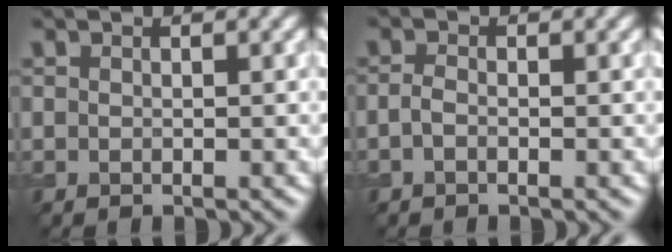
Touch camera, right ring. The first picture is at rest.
{"total": 1.0, "force": [-0.4, 0.5, 0.8], "torque": [-0.020, 0.000, -0.012]}